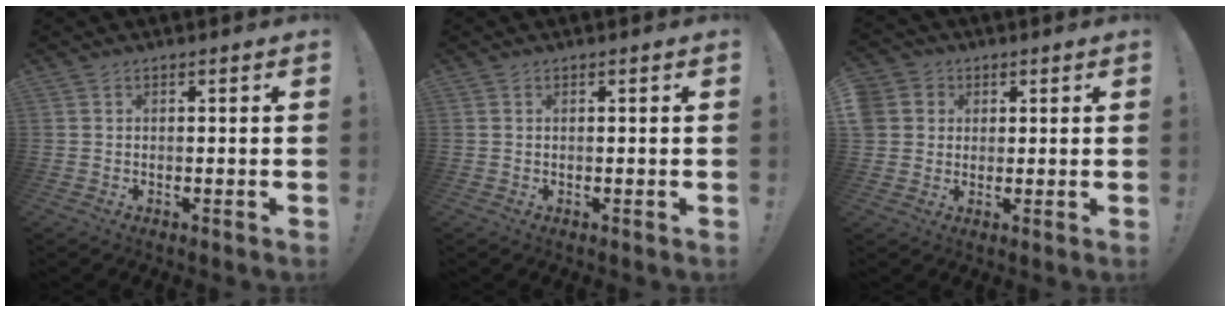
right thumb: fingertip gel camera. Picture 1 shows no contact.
{"total": 0.0}
{"total": 5.5, "force": [1.4, 5.2, 1.2], "torque": [-0.030, -0.005, 0.028]}